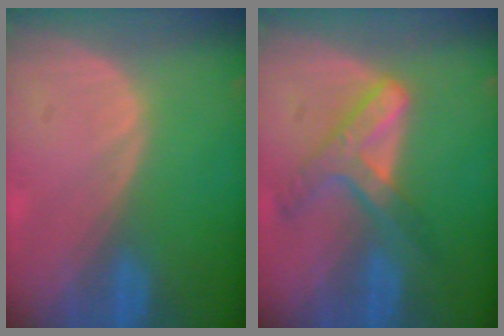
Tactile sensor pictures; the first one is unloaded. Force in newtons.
{"total": 7.0, "press": 5.9, "slide": 3.7}